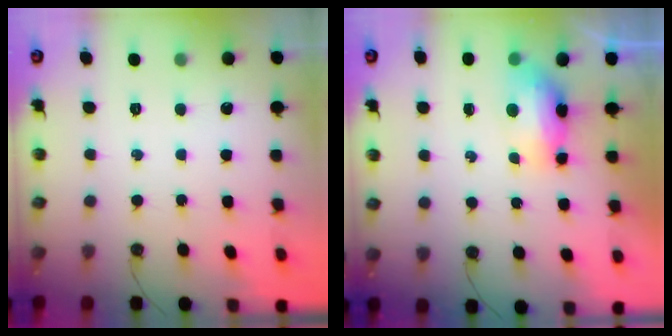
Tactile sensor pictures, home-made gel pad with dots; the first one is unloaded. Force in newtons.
{"total": 7.5, "press": 7.4, "slide": 1.1}